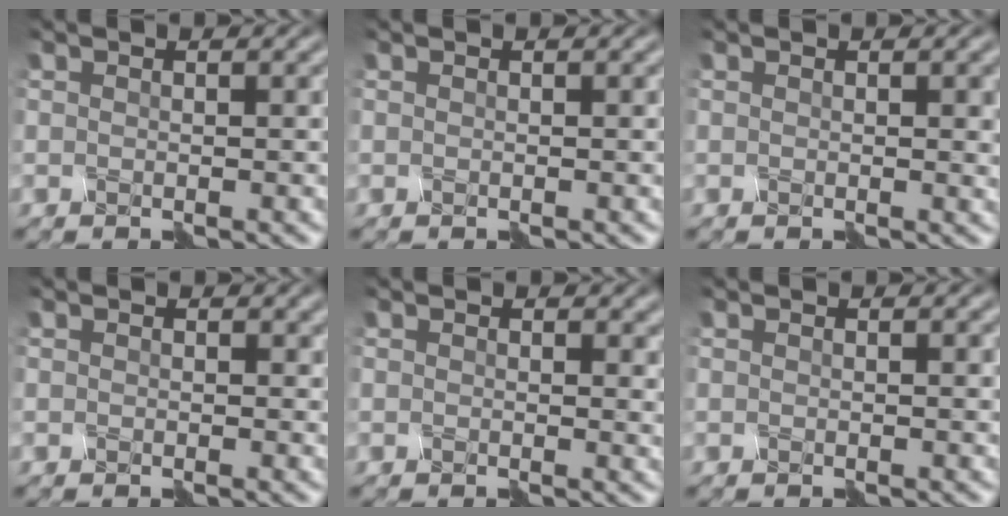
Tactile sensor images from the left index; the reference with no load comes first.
{"total": 0.0}
{"total": 1.4, "force": [0.2, 0.3, 1.3], "torque": [-0.017, 0.001, 0.002]}
{"total": 1.2, "force": [0.2, 1.0, 0.6], "torque": [-0.008, 0.002, 0.004]}
{"total": 2.2, "force": [0.8, 1.4, 1.4], "torque": [-0.019, -0.001, 0.015]}
{"total": 0.0}